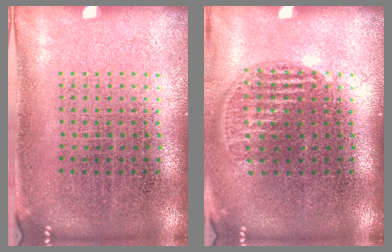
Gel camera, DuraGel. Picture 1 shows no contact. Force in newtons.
{"total": 1.2, "press": 1.0, "slide": 0.5}